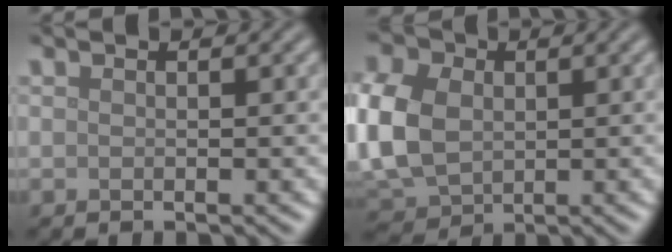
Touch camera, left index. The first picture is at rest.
{"total": 8.8, "force": [0.4, 6.6, 5.7], "torque": [-0.162, 0.007, 0.003]}